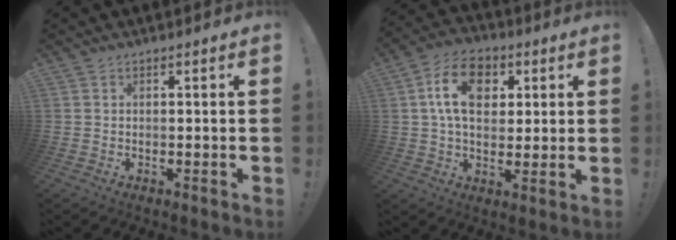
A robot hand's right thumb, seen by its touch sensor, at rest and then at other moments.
{"total": 14.3, "force": [4.5, 9.9, 9.3], "torque": [-0.147, -0.004, 0.087]}